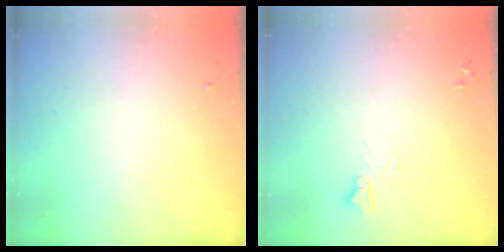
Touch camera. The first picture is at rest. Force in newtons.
{"total": 4.1, "press": 4.1, "slide": 0.4}